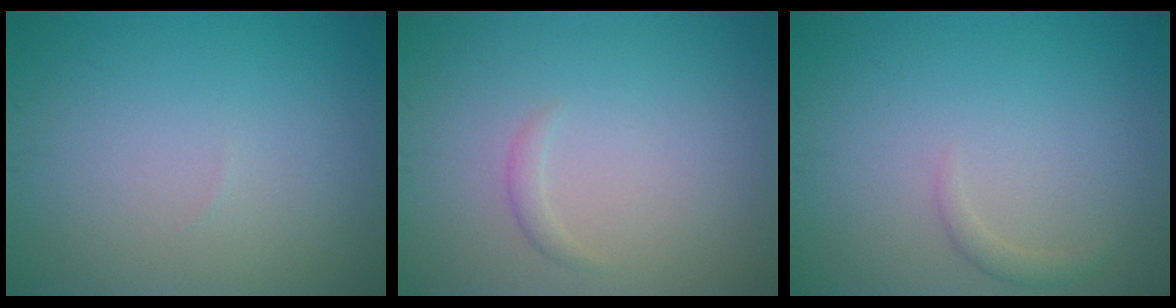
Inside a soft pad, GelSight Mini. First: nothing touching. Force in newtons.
{"total": 0.8, "press": 0.8, "slide": 0.1}
{"total": 1.0, "press": 0.9, "slide": 0.1}